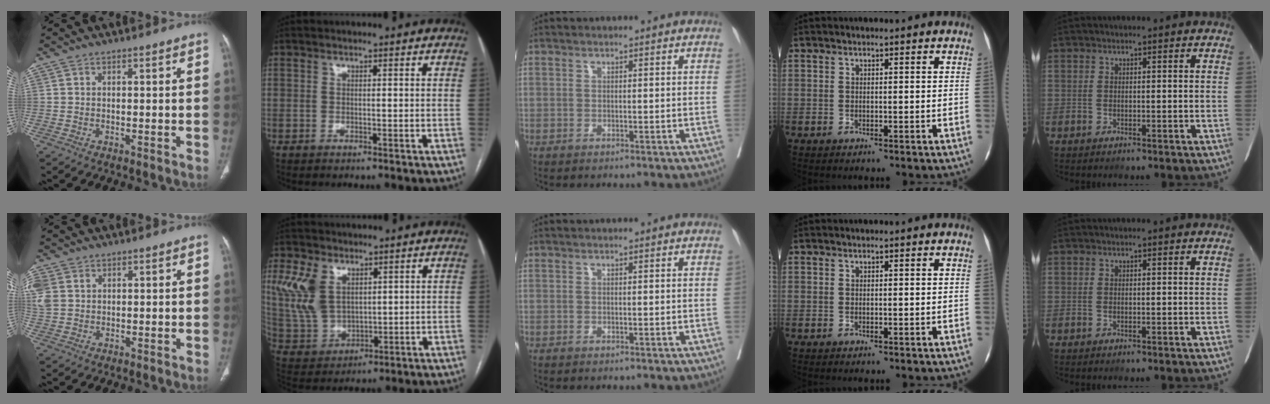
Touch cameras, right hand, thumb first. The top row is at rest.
{"thumb": {"total": 6.5, "force": [1.9, 5.1, 3.6], "torque": [-0.110, 0.011, 0.047]}, "index": {"total": 9.3, "force": [3.9, 5.9, 6.1], "torque": [-0.151, 0.013, 0.092]}}